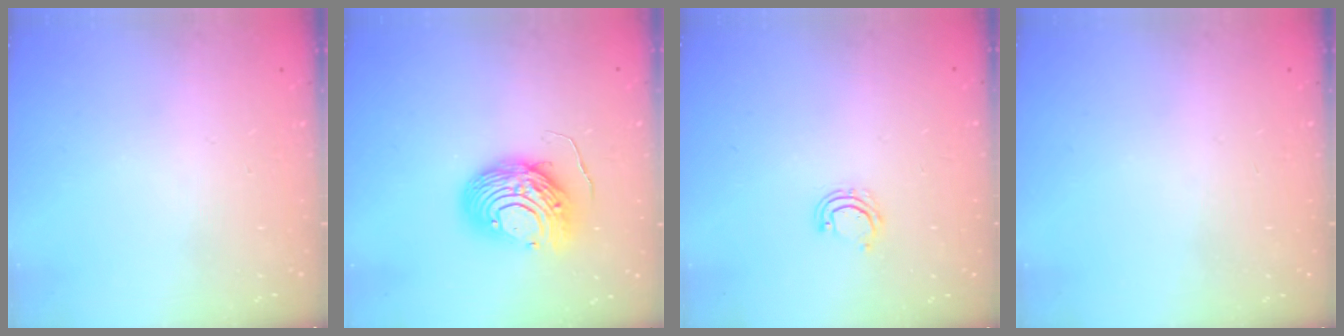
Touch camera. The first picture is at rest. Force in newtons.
{"total": 11.5, "press": 11.5, "slide": 1.1}
{"total": 3.5, "press": 3.5, "slide": 0.3}
{"total": 0.0}